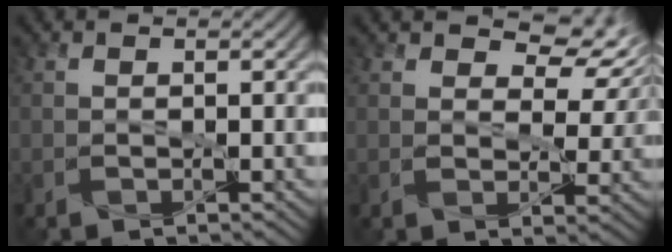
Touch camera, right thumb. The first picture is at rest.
{"total": 6.5, "force": [3.4, 3.6, 4.2], "torque": [-0.071, 0.001, 0.056]}